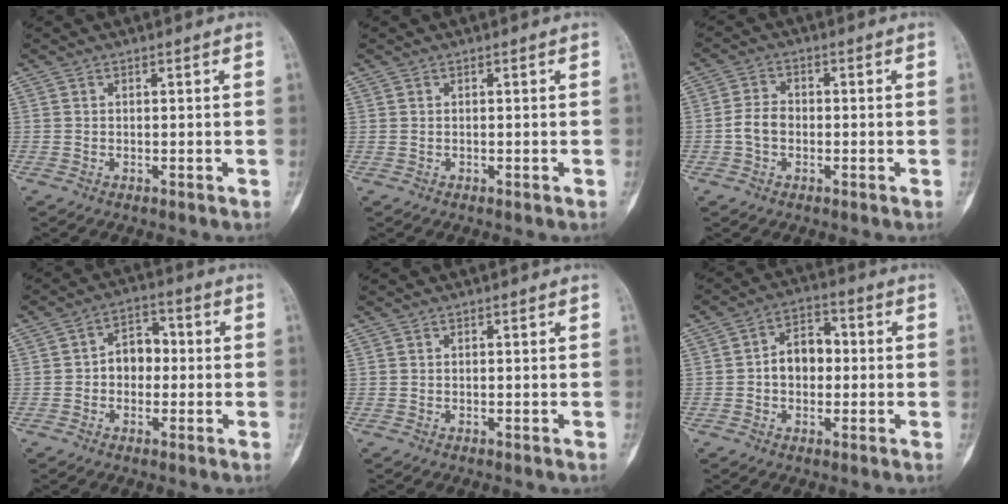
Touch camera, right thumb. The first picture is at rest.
{"total": 0.0}
{"total": 4.3, "force": [-0.9, 3.2, 2.8], "torque": [-0.052, 0.015, -0.023]}
{"total": 6.6, "force": [-0.3, 4.9, 4.4], "torque": [-0.042, 0.023, -0.016]}
{"total": 0.0}
{"total": 7.8, "force": [-0.2, 5.6, 5.4], "torque": [-0.064, 0.024, -0.011]}